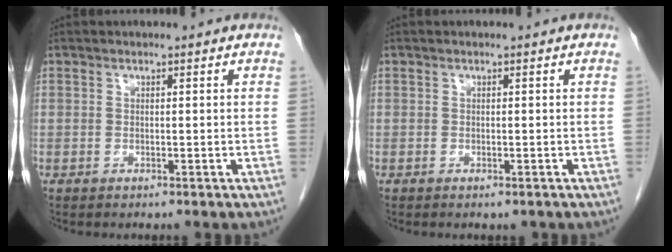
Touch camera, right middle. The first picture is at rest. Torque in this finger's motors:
{"motor_torque": [-0.37, -0.21, -0.03, -0.01]}